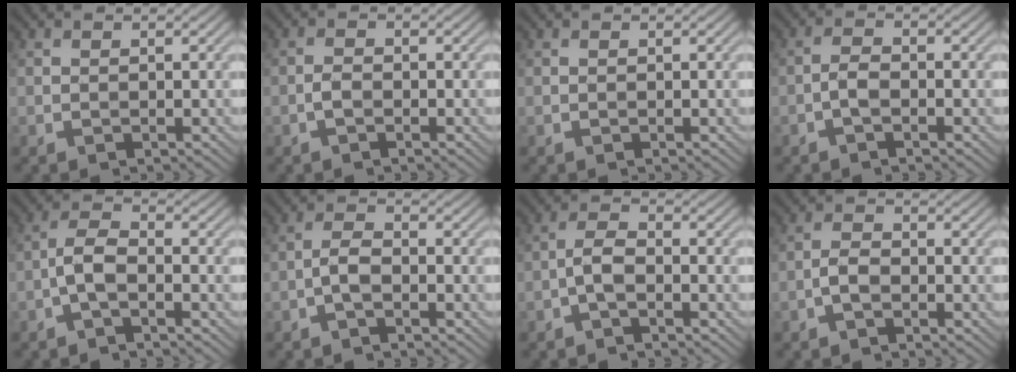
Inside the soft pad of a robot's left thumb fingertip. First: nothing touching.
{"total": 1.4, "force": [-0.8, 0.7, 1.0], "torque": [-0.020, 0.003, -0.018]}
{"total": 0.0}
{"total": 2.1, "force": [-1.1, 0.8, 1.6], "torque": [-0.032, 0.006, -0.025]}
{"total": 3.6, "force": [-1.7, 1.3, 2.9], "torque": [-0.060, 0.010, -0.044]}
{"total": 2.6, "force": [-1.3, 0.9, 2.1], "torque": [-0.044, 0.006, -0.032]}
{"total": 2.8, "force": [-1.4, 1.0, 2.3], "torque": [-0.050, 0.007, -0.036]}
{"total": 2.2, "force": [-1.2, 1.0, 1.6], "torque": [-0.031, 0.006, -0.029]}